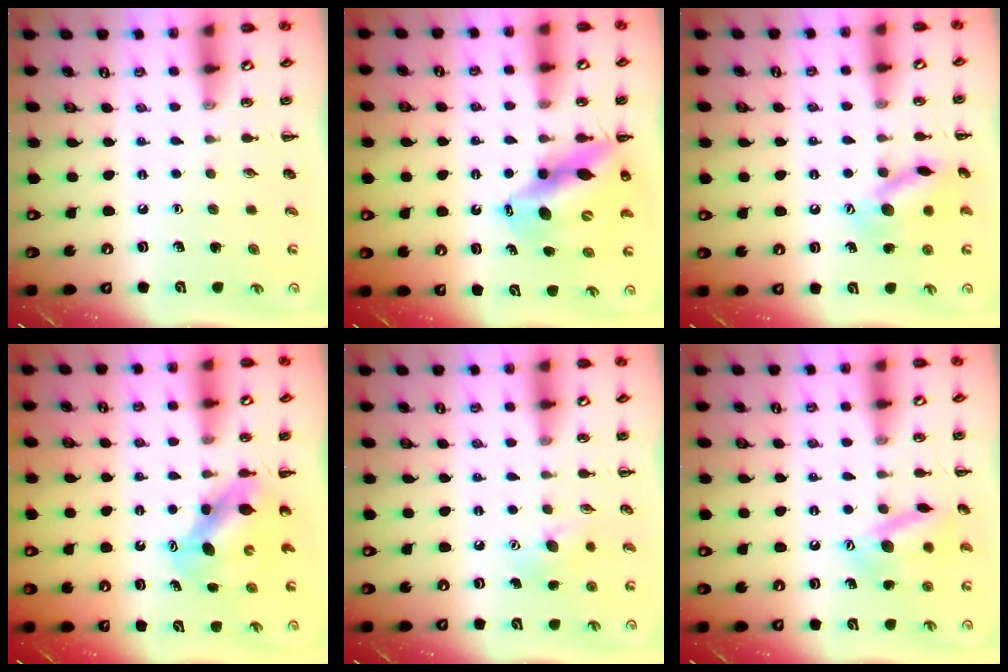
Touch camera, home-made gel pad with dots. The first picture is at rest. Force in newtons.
{"total": 13.6, "press": 13.1, "slide": 3.5}
{"total": 13.0, "press": 13.0, "slide": 0.8}
{"total": 7.1, "press": 7.0, "slide": 1.4}
{"total": 6.9, "press": 6.7, "slide": 1.7}
{"total": 14.1, "press": 14.0, "slide": 1.0}